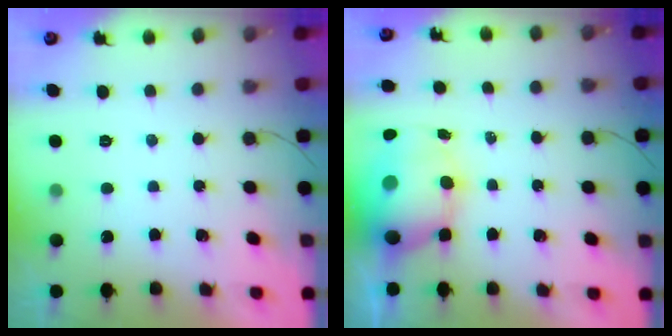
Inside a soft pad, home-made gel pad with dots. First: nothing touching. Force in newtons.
{"total": 9.8, "press": 9.5, "slide": 2.6}